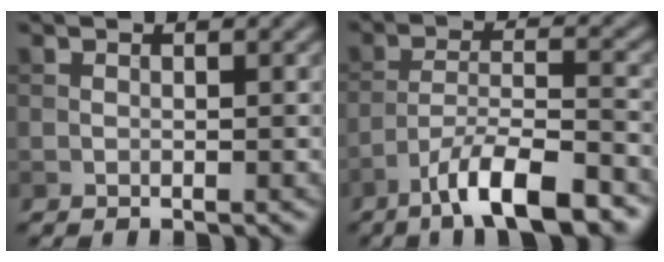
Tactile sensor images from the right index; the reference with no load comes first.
{"total": 8.3, "force": [-5.9, 1.9, 5.5], "torque": [-0.089, 0.006, -0.104]}